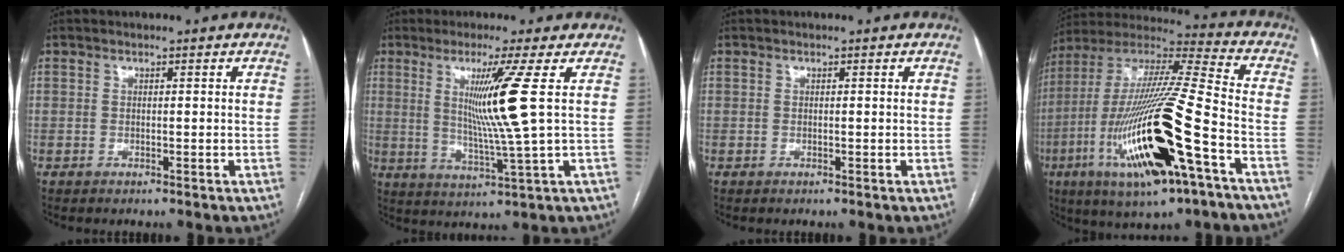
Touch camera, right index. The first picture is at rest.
{"total": 9.4, "force": [2.2, -2.8, 8.7], "torque": [-0.156, -0.023, 0.051]}
{"total": 0.0}
{"total": 25.7, "force": [-9.0, 3.4, 23.9], "torque": [-0.482, -0.037, -0.156]}